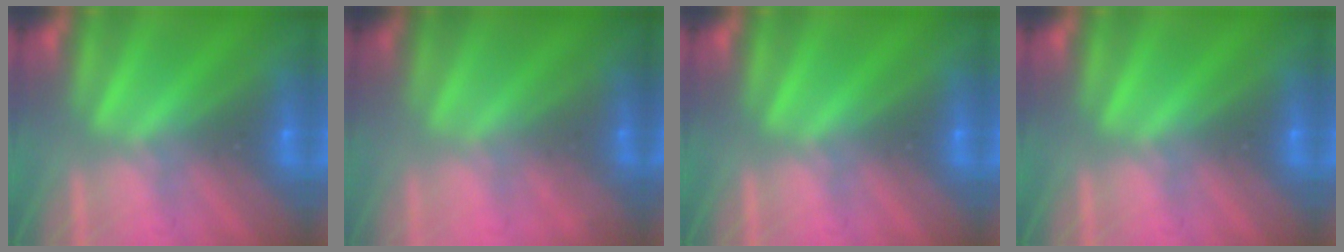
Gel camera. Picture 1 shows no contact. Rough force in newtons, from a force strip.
{"total": 1.8}
{"total": 0.0}
{"total": 0.0}